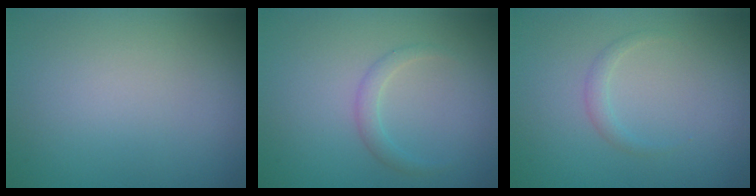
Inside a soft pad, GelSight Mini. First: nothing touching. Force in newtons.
{"total": 1.2, "press": 1.2, "slide": 0.0}
{"total": 0.5, "press": 0.5, "slide": 0.1}